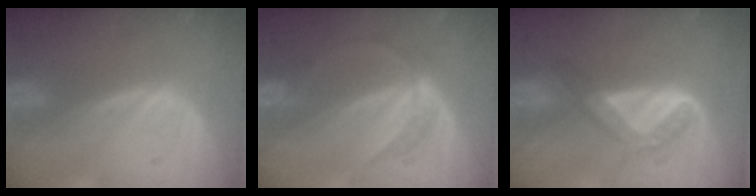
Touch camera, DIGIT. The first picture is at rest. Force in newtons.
{"total": 4.8, "press": 4.4, "slide": 1.8}
{"total": 4.9, "press": 4.8, "slide": 1.0}